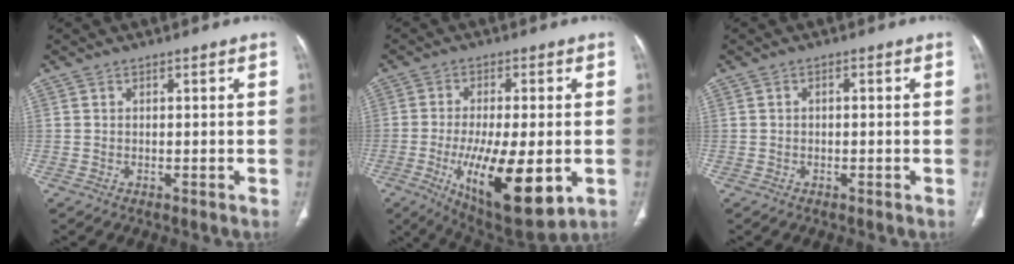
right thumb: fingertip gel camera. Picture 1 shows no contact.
{"total": 18.4, "force": [-4.7, 6.4, 16.6], "torque": [-0.280, -0.022, -0.059]}
{"total": 0.6, "force": [-0.1, 0.3, 0.4], "torque": [-0.005, 0.002, -0.005]}